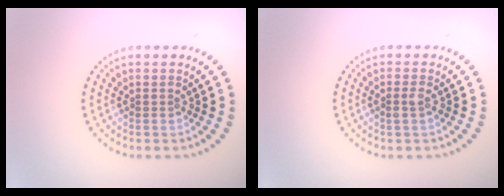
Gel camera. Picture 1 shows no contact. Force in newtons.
{"total": 1.0, "press": 1.0, "slide": 0.1}